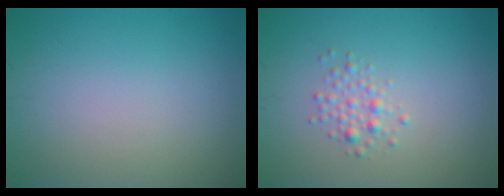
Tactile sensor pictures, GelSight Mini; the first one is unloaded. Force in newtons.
{"total": 1.5, "press": 1.5, "slide": 0.0}